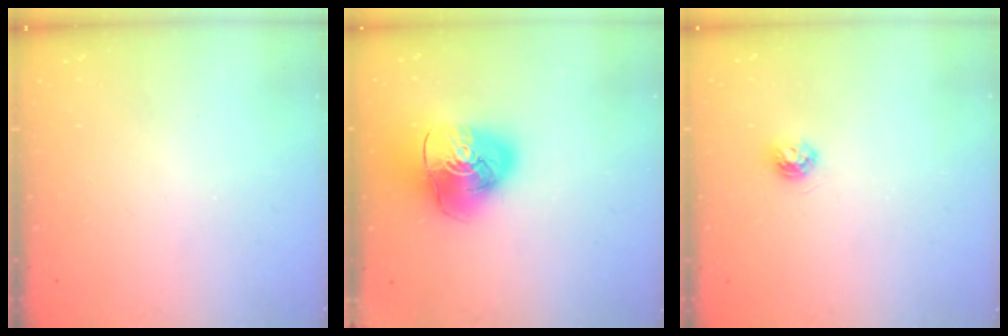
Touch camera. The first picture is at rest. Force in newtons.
{"total": 14.6, "press": 14.4, "slide": 2.1}
{"total": 4.5, "press": 4.5, "slide": 0.7}